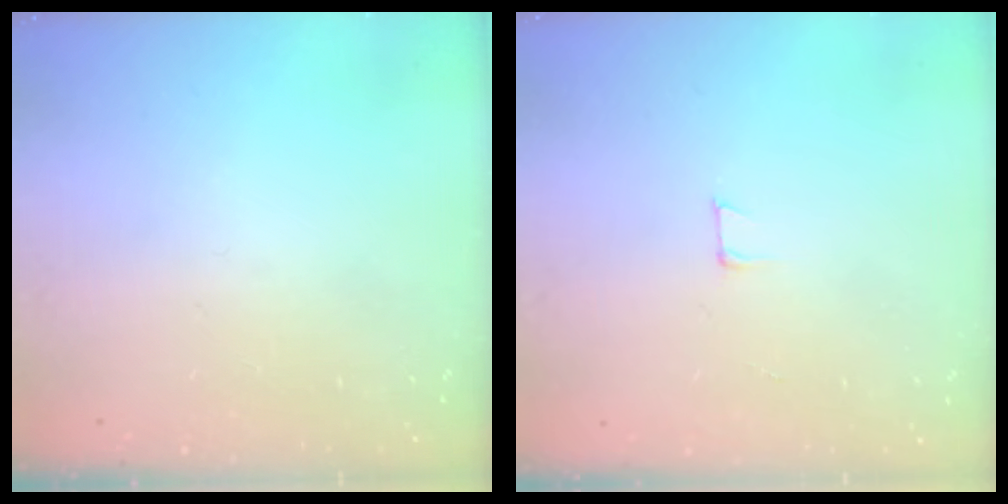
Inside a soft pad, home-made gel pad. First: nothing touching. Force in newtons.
{"total": 4.4, "press": 4.4, "slide": 0.3}